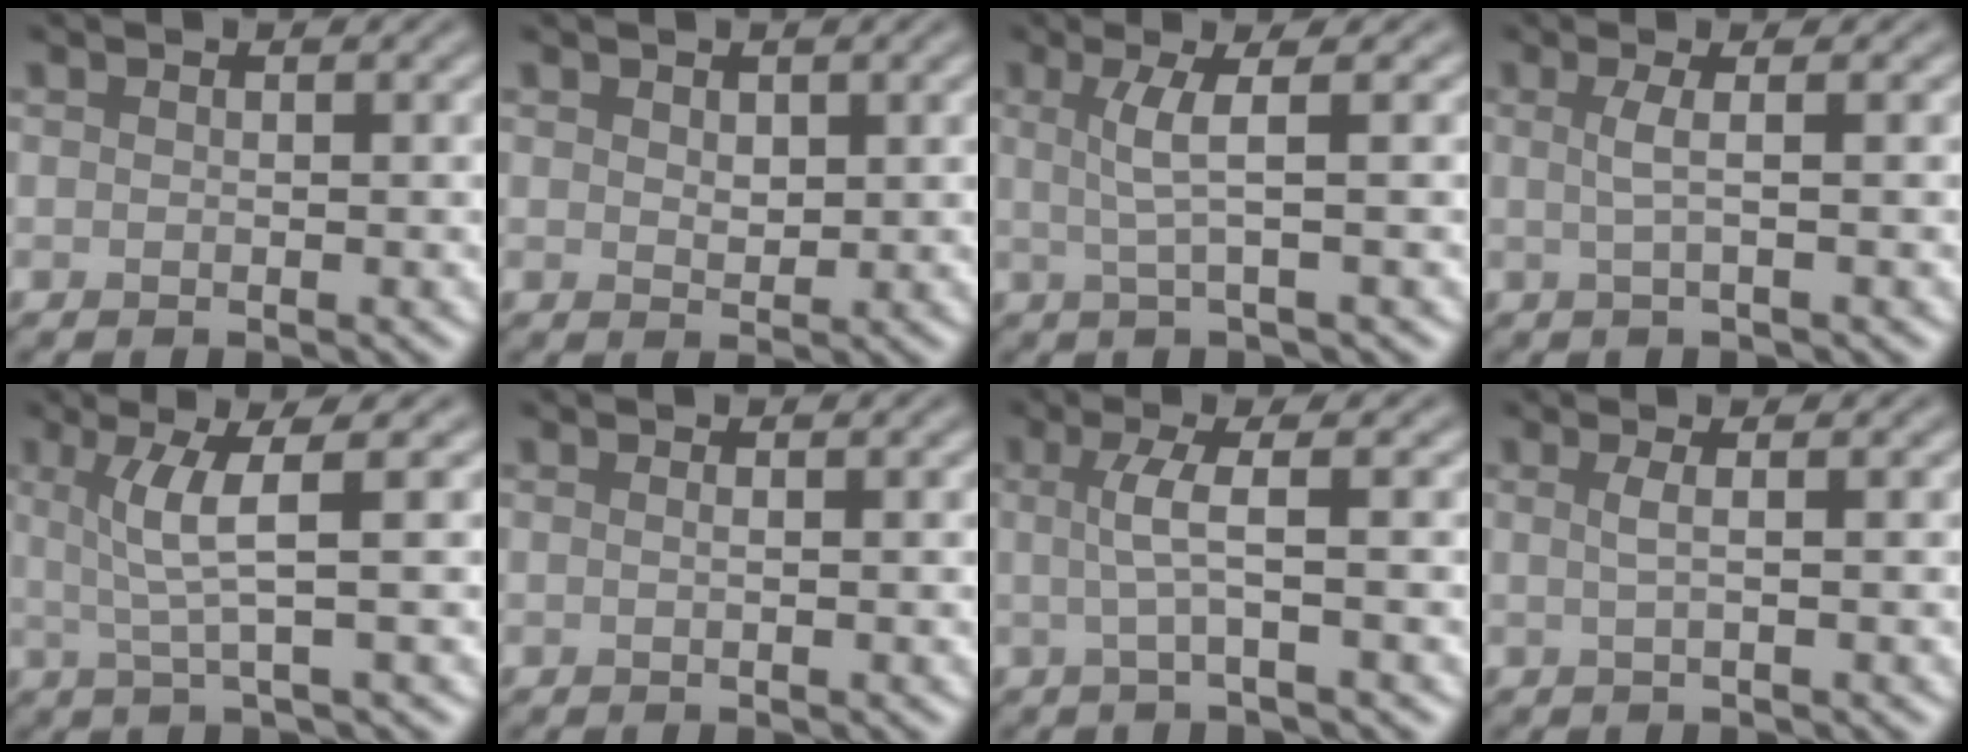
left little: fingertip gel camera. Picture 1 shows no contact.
{"total": 1.2, "force": [0.6, 0.8, 0.7], "torque": [-0.011, -0.003, 0.014]}
{"total": 3.1, "force": [0.5, 0.5, 3.1], "torque": [-0.059, 0.001, 0.010]}
{"total": 2.1, "force": [0.2, 0.6, 2.0], "torque": [-0.036, 0.001, -0.004]}
{"total": 4.2, "force": [0.9, 0.6, 4.0], "torque": [-0.076, 0.003, 0.021]}
{"total": 0.5, "force": [0.1, 0.2, 0.5], "torque": [-0.006, 0.001, -0.002]}
{"total": 3.0, "force": [0.1, 0.6, 2.9], "torque": [-0.057, 0.002, -0.003]}
{"total": 1.7, "force": [0.2, 0.6, 1.6], "torque": [-0.025, 0.002, -0.002]}